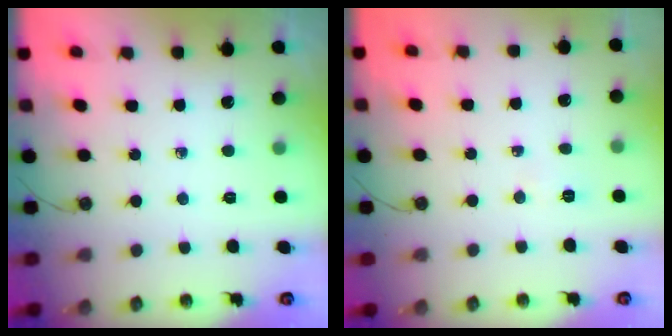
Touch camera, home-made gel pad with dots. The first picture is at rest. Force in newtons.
{"total": 2.6, "press": 2.4, "slide": 0.9}